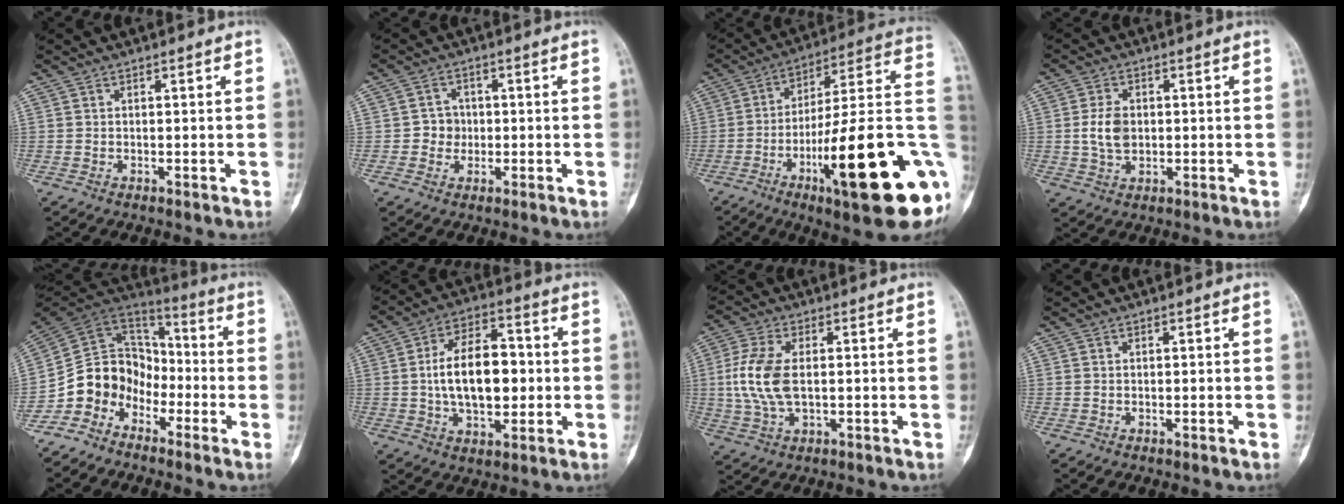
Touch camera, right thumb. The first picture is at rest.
{"total": 3.8, "force": [-0.3, 3.7, 1.1], "torque": [0.015, 0.011, -0.011]}
{"total": 28.8, "force": [-8.5, 6.0, 26.8], "torque": [-0.336, 0.021, -0.124]}
{"total": 5.8, "force": [0.1, 4.0, 4.2], "torque": [-0.068, 0.000, 0.002]}
{"total": 12.5, "force": [-6.8, 9.6, 4.0], "torque": [-0.042, 0.094, -0.139]}
{"total": 14.9, "force": [0.0, 8.6, 12.2], "torque": [-0.177, 0.020, -0.001]}
{"total": 10.3, "force": [0.2, 5.6, 8.6], "torque": [-0.194, 0.002, 0.004]}
{"total": 0.0}